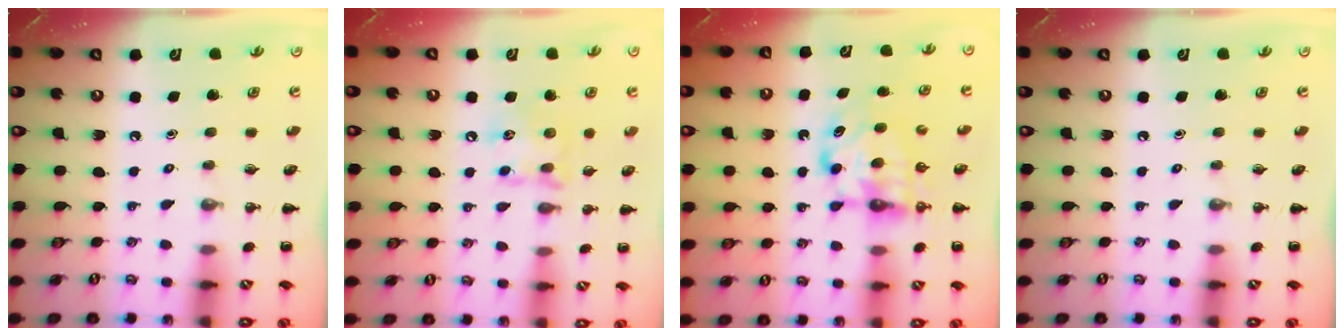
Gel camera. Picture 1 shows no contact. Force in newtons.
{"total": 10.2, "press": 10.2, "slide": 0.6}
{"total": 6.4, "press": 6.4, "slide": 0.5}
{"total": 0.0}